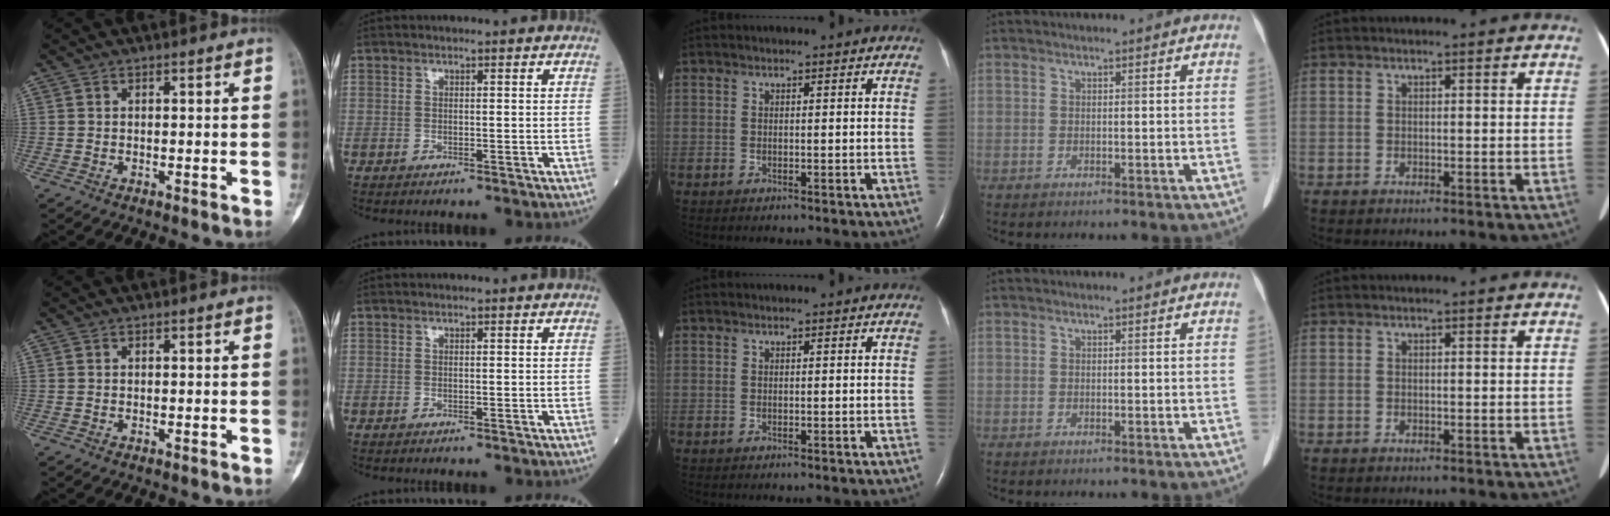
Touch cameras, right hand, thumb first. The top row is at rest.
{}